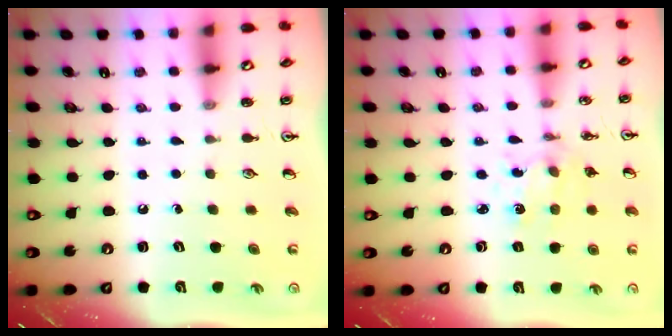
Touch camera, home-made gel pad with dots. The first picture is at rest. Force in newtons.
{"total": 2.0, "press": 2.0, "slide": 0.3}